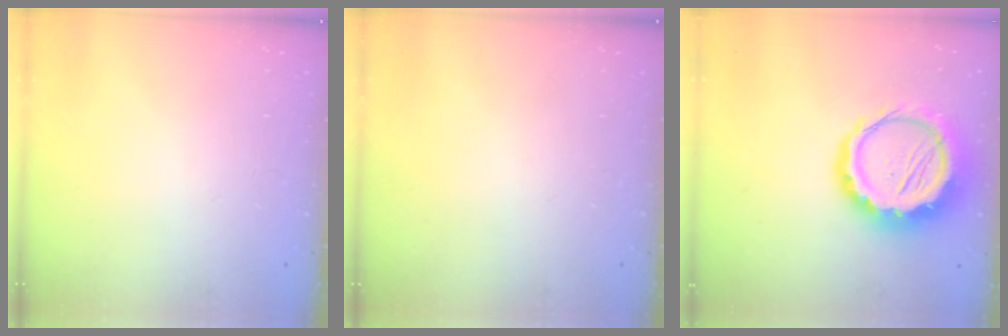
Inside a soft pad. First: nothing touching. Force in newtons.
{"total": 0.0}
{"total": 14.1, "press": 13.8, "slide": 3.2}